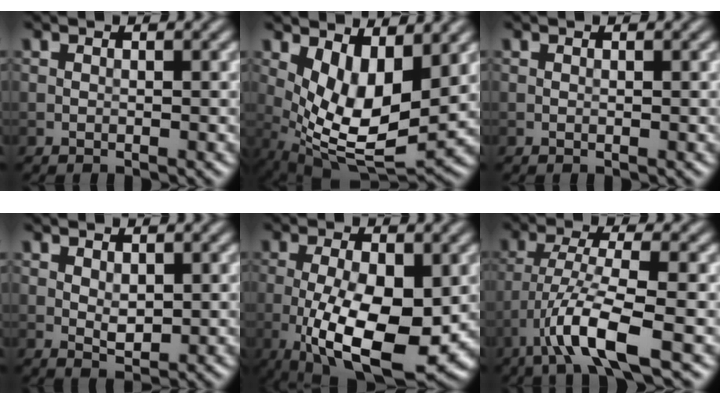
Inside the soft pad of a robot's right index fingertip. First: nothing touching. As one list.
[{"total": 7.8, "force": [1.5, 3.5, 6.8], "torque": [-0.133, -0.023, 0.034]}, {"total": 0.0}, {"total": 1.6, "force": [0.5, 0.9, 1.2], "torque": [-0.023, -0.006, 0.015]}, {"total": 11.6, "force": [-2.7, 4.3, 10.4], "torque": [-0.183, -0.017, -0.041]}, {"total": 5.9, "force": [-3.3, 0.8, 4.9], "torque": [-0.092, 0.001, -0.071]}]